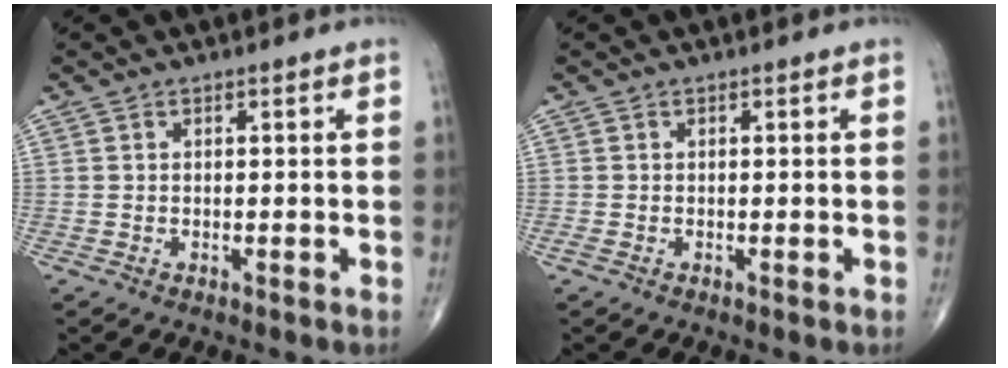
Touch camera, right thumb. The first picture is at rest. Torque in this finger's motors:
{"motor_torque": [2.25, 1.23, -0.05, -0.11, -0.02]}